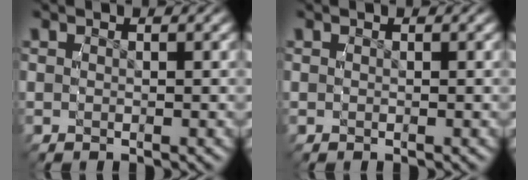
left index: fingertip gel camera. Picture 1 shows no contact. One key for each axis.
{"total": 0.0}